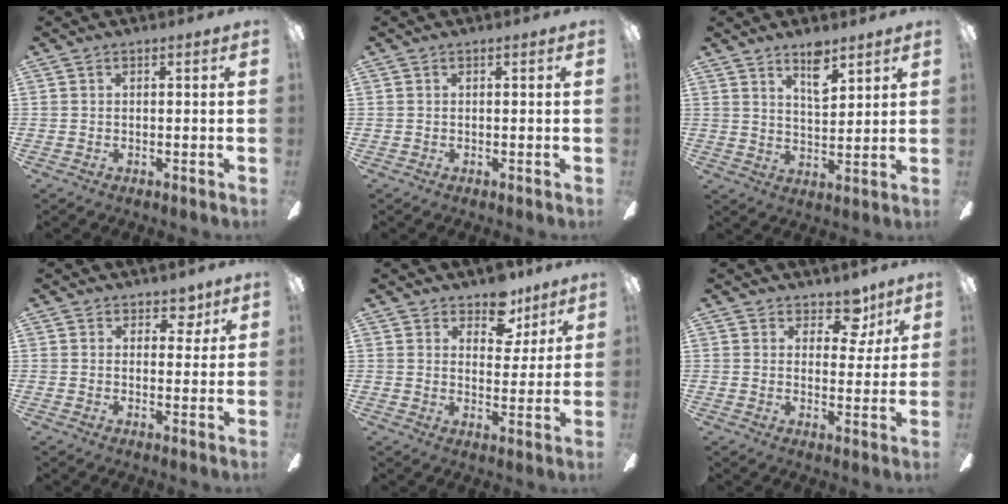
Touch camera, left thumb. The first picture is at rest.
{"total": 0.0}
{"total": 8.0, "force": [5.7, 3.2, 4.7], "torque": [-0.066, -0.030, 0.096]}
{"total": 4.7, "force": [3.2, 3.0, 1.7], "torque": [-0.011, -0.010, 0.054]}
{"total": 9.1, "force": [6.7, 5.2, 3.2], "torque": [-0.040, -0.037, 0.121]}
{"total": 8.2, "force": [5.5, 4.8, 3.7], "torque": [-0.034, -0.033, 0.096]}